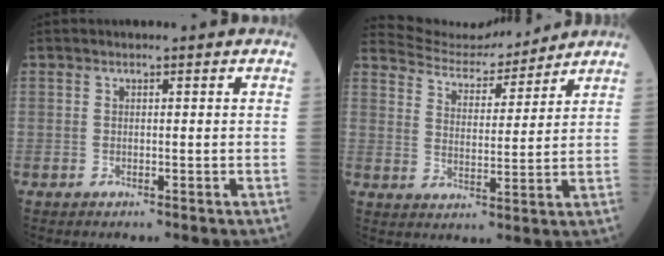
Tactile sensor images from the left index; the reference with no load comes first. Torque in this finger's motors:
{"motor_torque": [0.43, -1.71, -0.01, 0.00]}